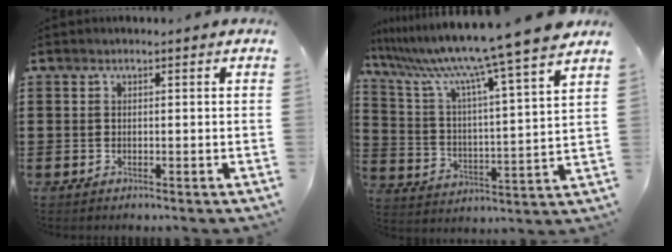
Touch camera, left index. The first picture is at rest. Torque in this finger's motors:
{"motor_torque": [0.92, 0.31, 1.06, 0.21]}